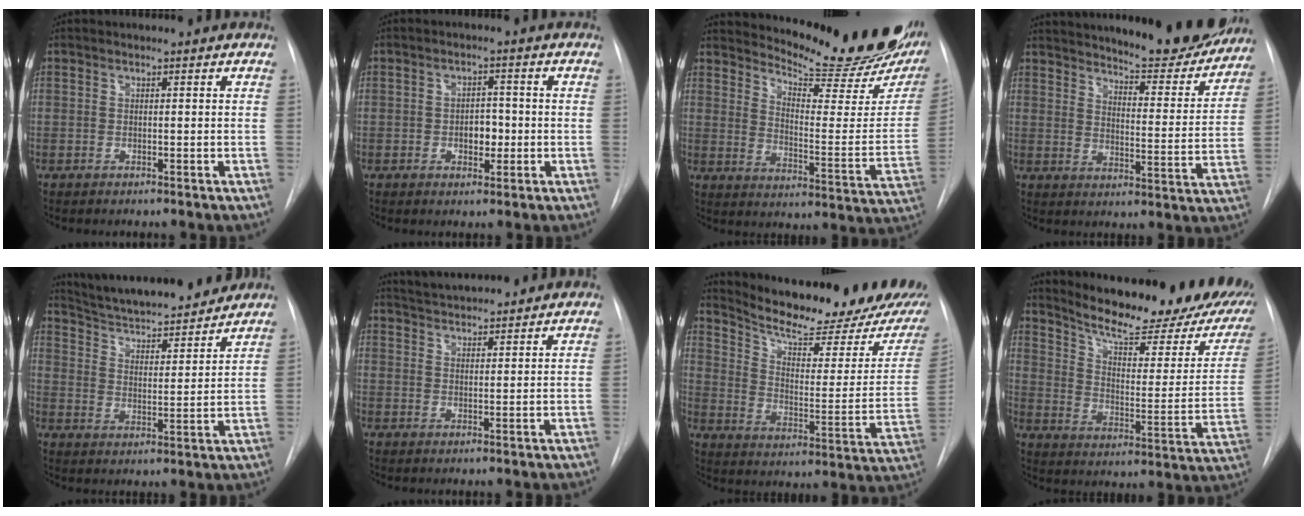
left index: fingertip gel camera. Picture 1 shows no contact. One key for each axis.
{"total": 3.6, "fx": -1.6, "fy": 2.0, "fz": 2.5, "tx": -0.031, "ty": -0.001, "tz": -0.019}
{"total": 21.9, "fx": 19.0, "fy": 3.6, "fz": 10.2, "tx": -0.150, "ty": -0.094, "tz": 0.236}
{"total": 20.9, "fx": 19.0, "fy": 3.6, "fz": 8.0, "tx": -0.112, "ty": -0.054, "tz": 0.239}
{"total": 18.0, "fx": 16.4, "fy": 2.7, "fz": 6.9, "tx": -0.111, "ty": -0.001, "tz": 0.244}
{"total": 7.4, "fx": 7.0, "fy": 0.8, "fz": 2.2, "tx": -0.042, "ty": 0.023, "tz": 0.109}
{"total": 21.0, "fx": 18.8, "fy": 3.2, "fz": 8.9, "tx": -0.134, "ty": -0.065, "tz": 0.252}
{"total": 22.7, "fx": 18.9, "fy": 4.8, "fz": 11.6, "tx": -0.167, "ty": -0.060, "tz": 0.242}